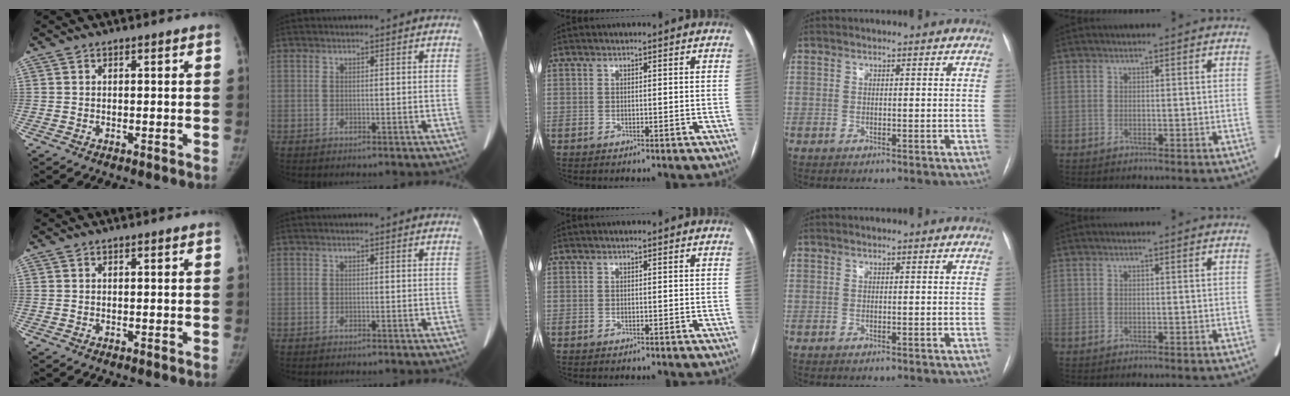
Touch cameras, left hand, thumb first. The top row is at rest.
{}